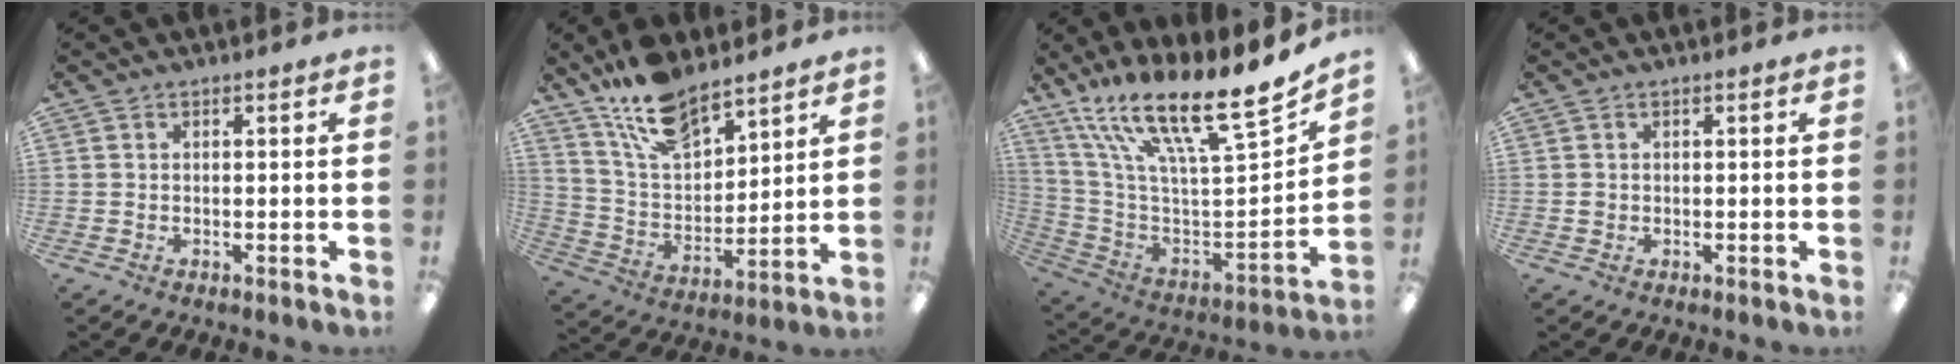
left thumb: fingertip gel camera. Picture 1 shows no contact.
{"total": 14.5, "force": [11.6, 5.9, 6.5], "torque": [-0.132, -0.061, 0.214]}
{"total": 22.0, "force": [15.9, 4.4, 14.5], "torque": [-0.237, -0.124, 0.260]}
{"total": 0.8, "force": [0.1, 0.8, 0.2], "torque": [-0.006, 0.005, 0.001]}